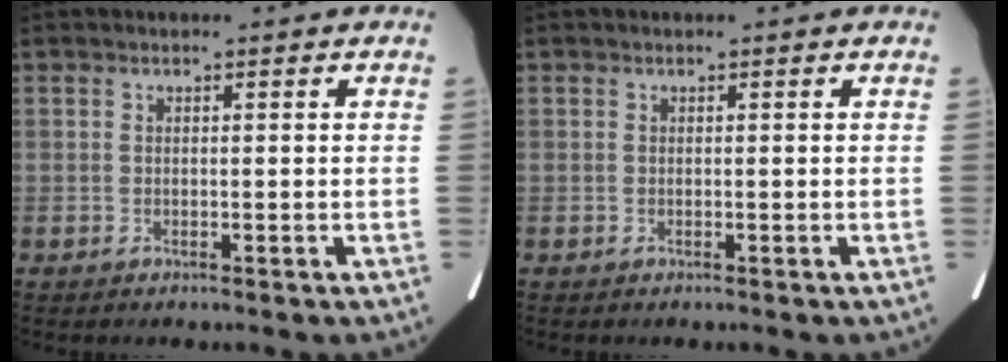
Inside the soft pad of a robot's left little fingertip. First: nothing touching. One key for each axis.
{"total": 0.0}